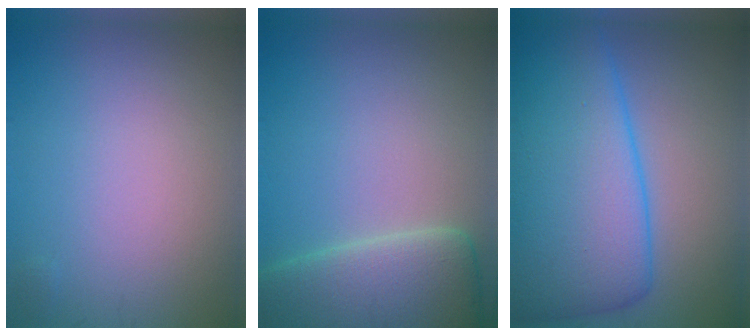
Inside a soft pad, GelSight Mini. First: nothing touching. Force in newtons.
{"total": 7.2, "press": 7.1, "slide": 0.3}
{"total": 12.2, "press": 12.1, "slide": 0.4}